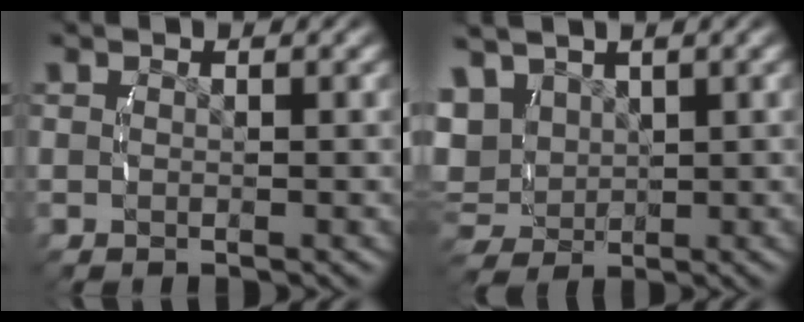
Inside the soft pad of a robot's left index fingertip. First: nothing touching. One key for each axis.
{"total": 6.5, "fx": 1.8, "fy": 5.5, "fz": 2.9, "tx": -0.080, "ty": -0.019, "tz": 0.040}